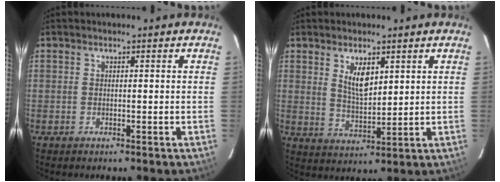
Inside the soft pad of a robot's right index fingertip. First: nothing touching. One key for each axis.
{"total": 6.1, "fx": 2.8, "fy": 2.6, "fz": 4.7, "tx": -0.080, "ty": -0.005, "tz": 0.057}